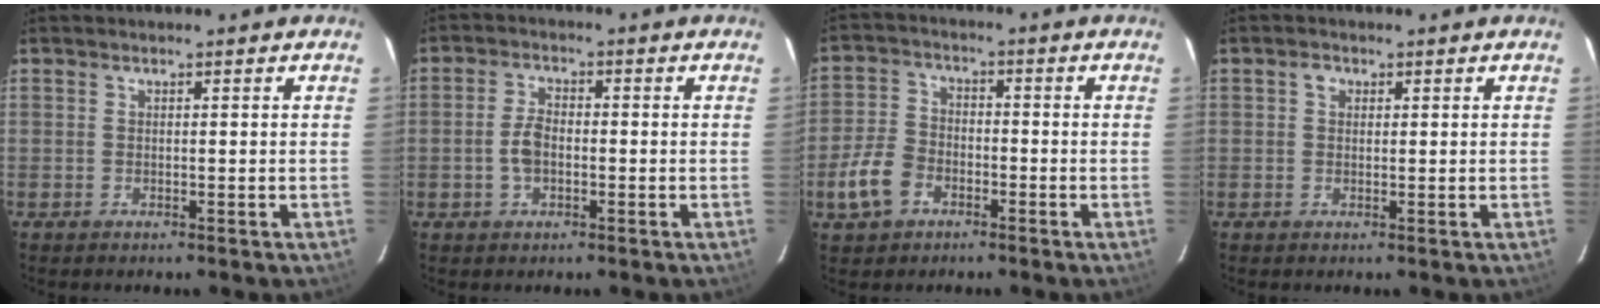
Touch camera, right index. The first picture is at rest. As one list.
[{"total": 4.4, "force": [-1.1, 2.7, 3.2], "torque": [-0.068, 0.007, -0.017]}, {"total": 8.0, "force": [-4.0, 5.6, 4.2], "torque": [-0.103, 0.009, -0.075]}, {"total": 1.5, "force": [0.5, 1.3, 0.6], "torque": [-0.010, 0.008, 0.007]}]